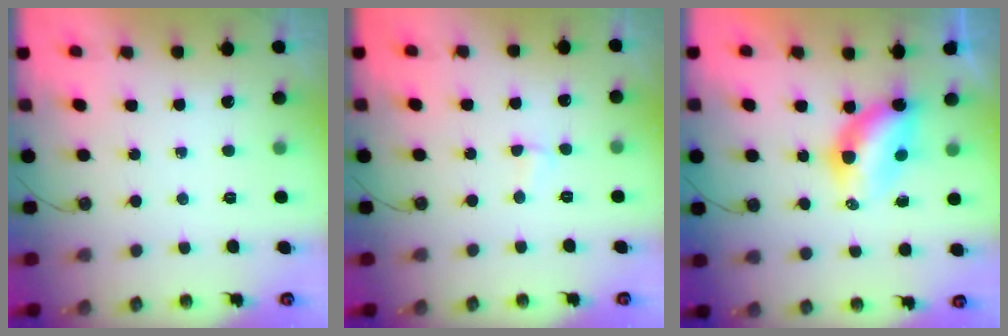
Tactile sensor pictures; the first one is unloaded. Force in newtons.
{"total": 2.1, "press": 2.0, "slide": 0.6}
{"total": 6.7, "press": 6.7, "slide": 0.7}